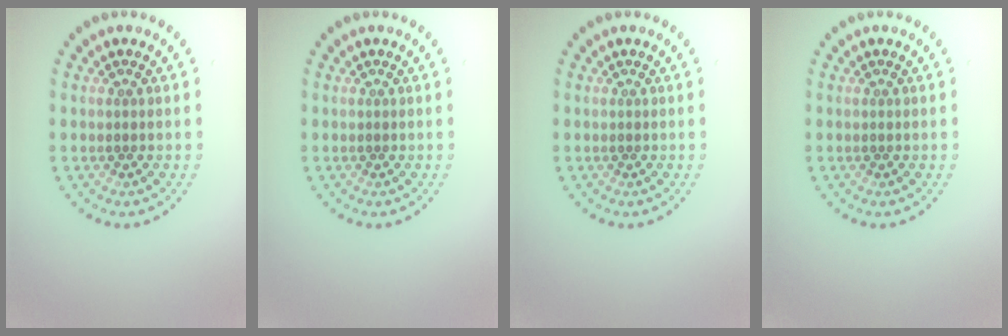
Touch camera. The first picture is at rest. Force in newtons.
{"total": 0.0}
{"total": 0.0}
{"total": 0.0}